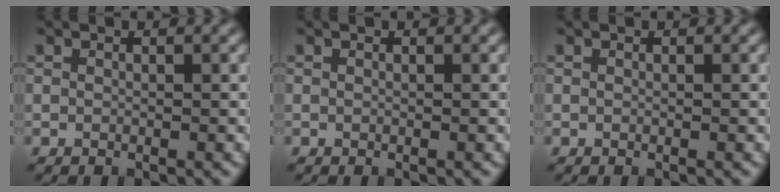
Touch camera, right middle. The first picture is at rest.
{"total": 0.0}
{"total": 0.0}